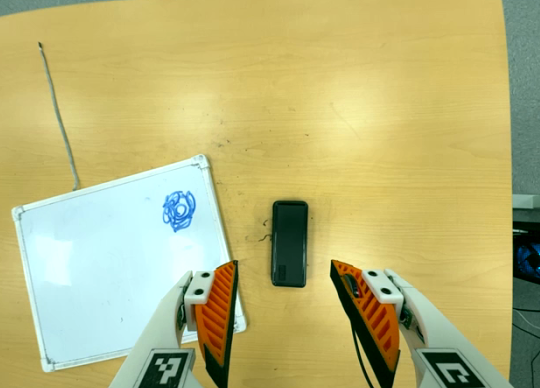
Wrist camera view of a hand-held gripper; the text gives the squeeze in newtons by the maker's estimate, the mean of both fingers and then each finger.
{"total": 0.0}